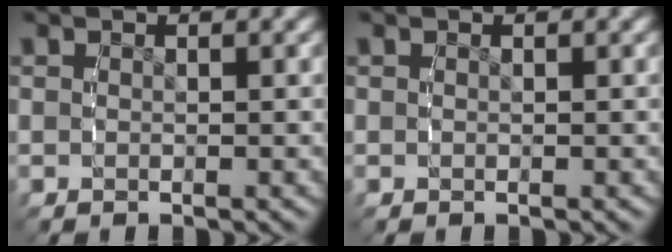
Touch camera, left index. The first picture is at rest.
{"total": 0.0}